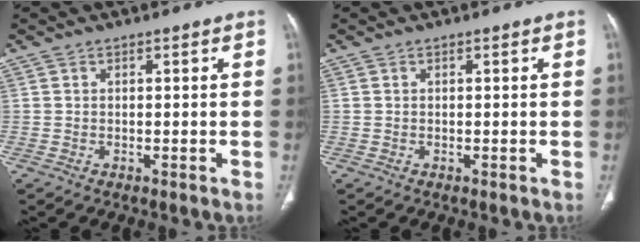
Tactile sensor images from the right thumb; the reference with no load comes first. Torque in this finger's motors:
{"motor_torque": [0.01, 0.00, -0.09, -0.06, 0.01]}